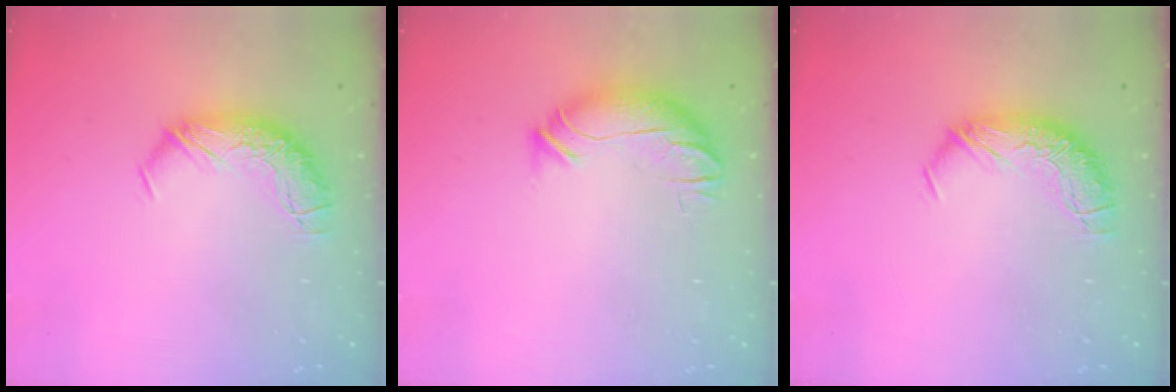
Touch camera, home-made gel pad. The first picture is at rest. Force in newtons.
{"total": 3.7, "press": 3.2, "slide": 1.8}
{"total": 0.0}